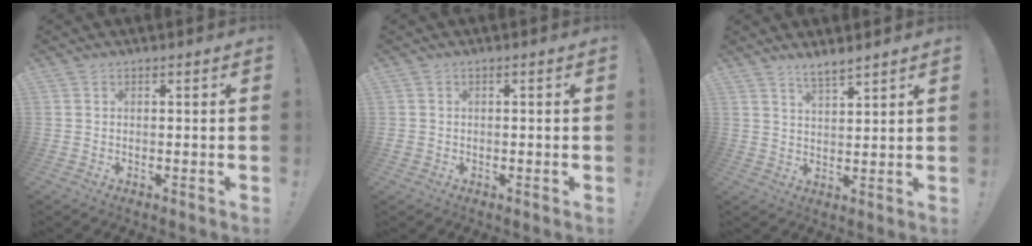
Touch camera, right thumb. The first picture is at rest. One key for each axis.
{"total": 1.1, "fx": -0.5, "fy": 0.8, "fz": 0.4, "tx": -0.007, "ty": 0.003, "tz": -0.009}
{"total": 4.8, "fx": 4.3, "fy": 0.8, "fz": 1.9, "tx": -0.035, "ty": -0.028, "tz": 0.078}